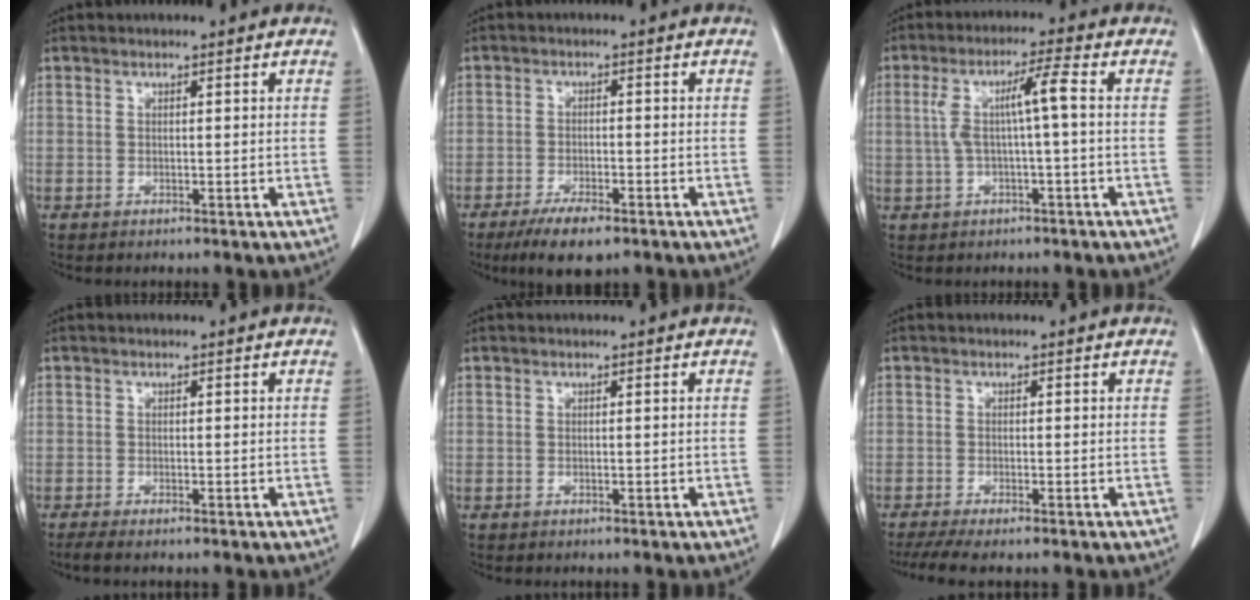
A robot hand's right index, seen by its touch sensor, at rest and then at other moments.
{"total": 6.1, "force": [-4.1, 1.7, 4.2], "torque": [-0.073, -0.009, -0.067]}
{"total": 6.1, "force": [0.3, 0.2, 6.1], "torque": [-0.120, 0.026, 0.010]}
{"total": 1.2, "force": [-0.8, 0.1, 0.9], "torque": [-0.023, -0.003, -0.018]}
{"total": 0.0}
{"total": 3.9, "force": [-2.7, 0.5, 2.8], "torque": [-0.049, -0.009, -0.048]}